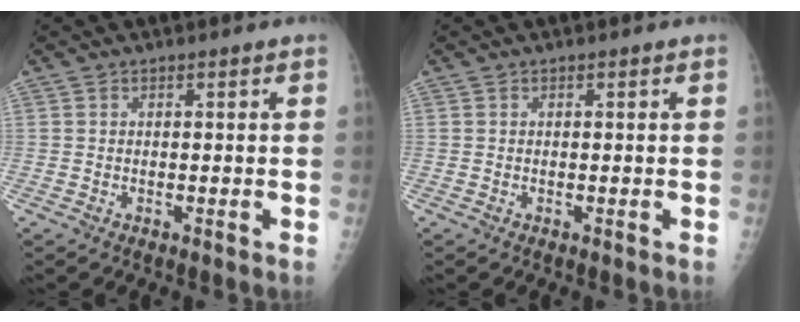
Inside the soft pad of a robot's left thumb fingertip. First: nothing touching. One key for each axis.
{"total": 0.0}